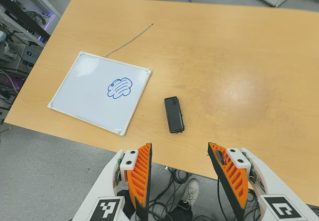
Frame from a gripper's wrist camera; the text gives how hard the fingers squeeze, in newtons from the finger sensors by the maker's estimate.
{"total": 0.0}